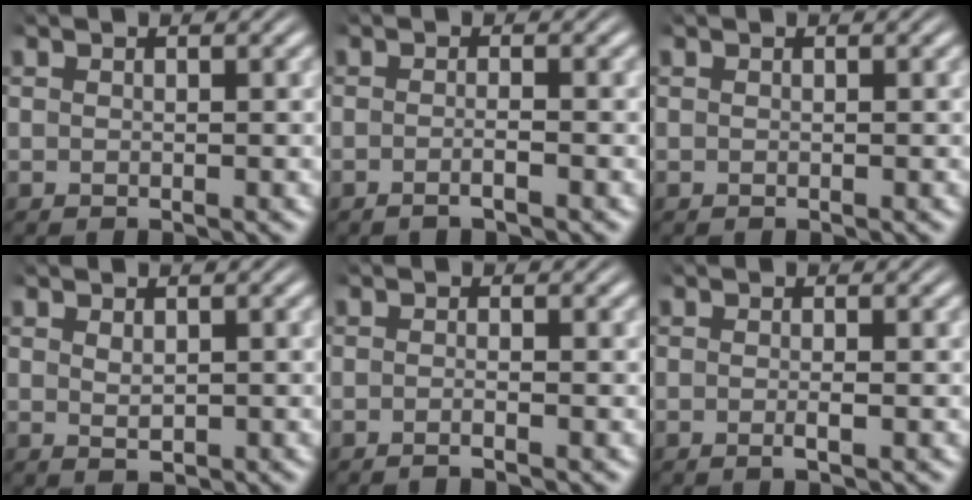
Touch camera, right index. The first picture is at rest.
{"total": 1.3, "force": [-1.1, -0.1, 0.8], "torque": [-0.018, -0.001, -0.021]}
{"total": 0.0}
{"total": 1.1, "force": [0.0, 0.3, 1.1], "torque": [-0.016, -0.012, 0.012]}
{"total": 1.3, "force": [-1.1, -0.1, 0.6], "torque": [-0.016, -0.001, -0.022]}
{"total": 0.8, "force": [-0.4, 0.1, 0.7], "torque": [-0.011, 0.002, -0.011]}